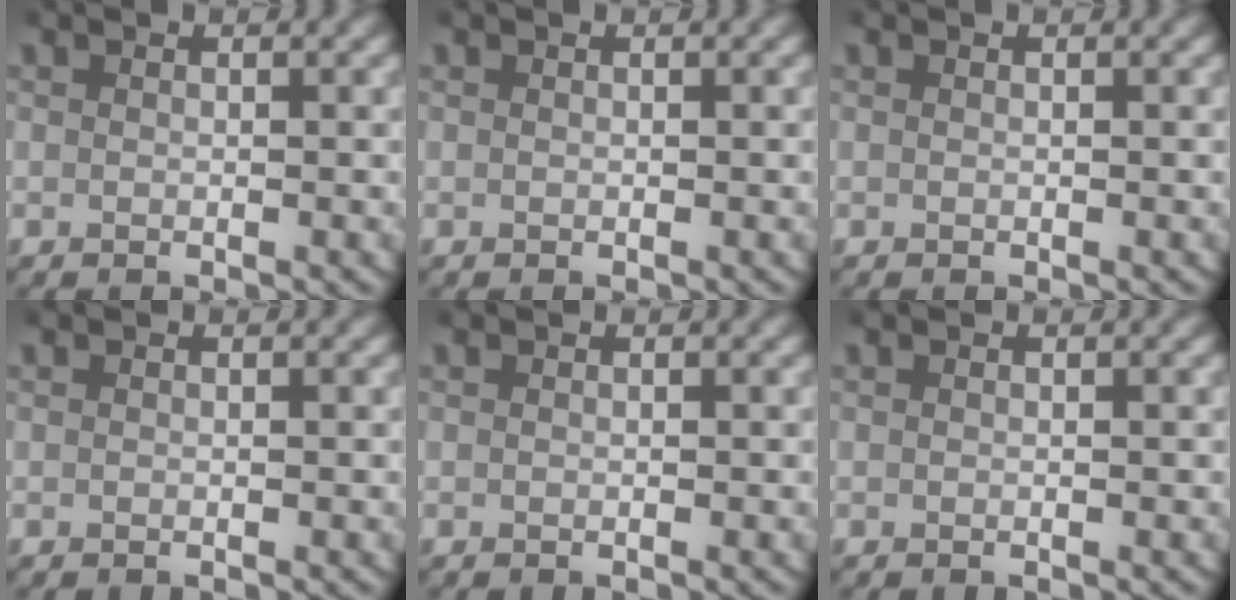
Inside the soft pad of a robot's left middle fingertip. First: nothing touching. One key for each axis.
{"total": 0.0}
{"total": 0.0}
{"total": 0.0}
{"total": 0.0}
{"total": 0.0}